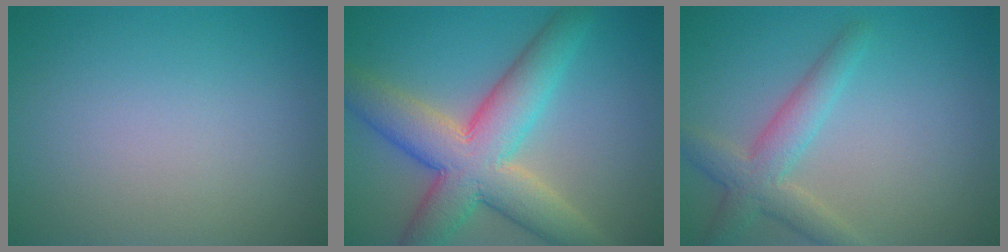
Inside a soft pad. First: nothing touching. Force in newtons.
{"total": 9.4, "press": 9.4, "slide": 0.6}
{"total": 3.8, "press": 3.8, "slide": 0.3}